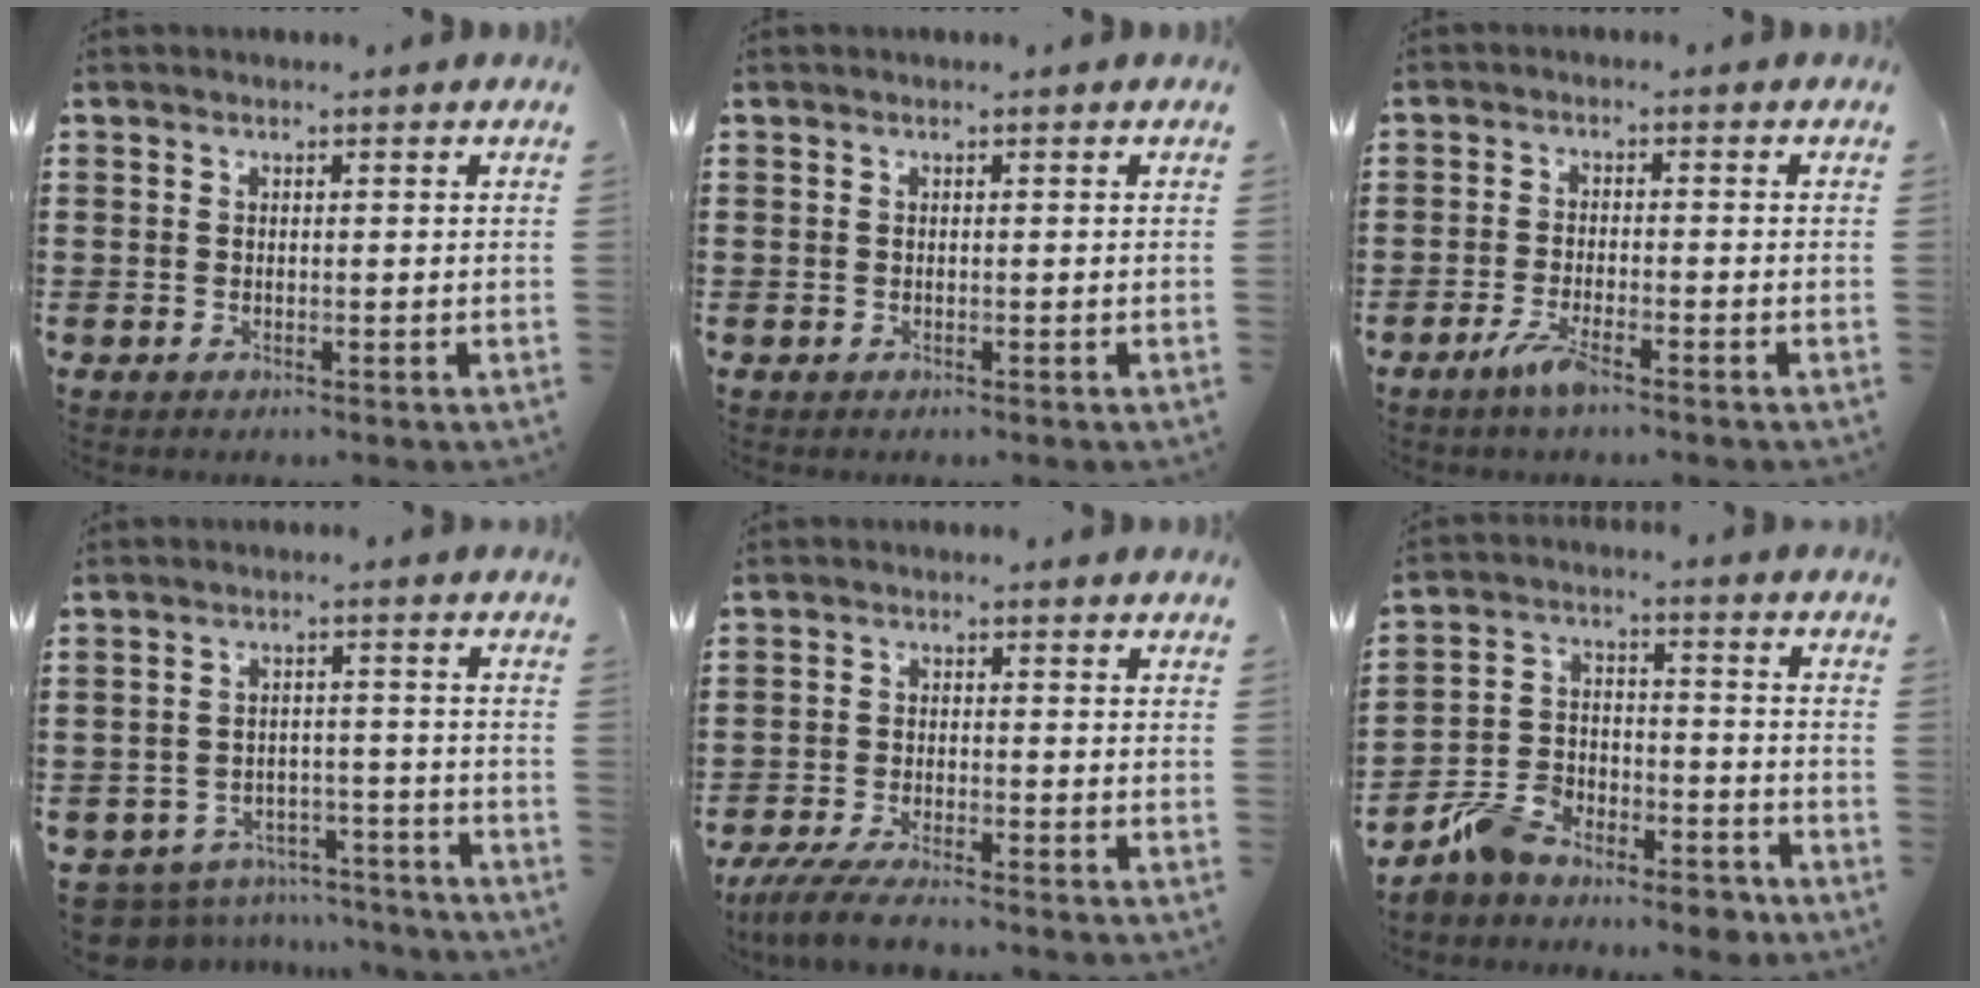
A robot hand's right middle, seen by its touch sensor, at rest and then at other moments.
{"total": 0.0}
{"total": 3.6, "force": [-2.3, 0.4, 2.7], "torque": [-0.063, -0.008, -0.046]}
{"total": 6.3, "force": [-6.1, 1.1, 0.7], "torque": [-0.022, 0.014, -0.126]}
{"total": 4.8, "force": [-4.3, 0.4, 2.1], "torque": [-0.056, -0.014, -0.087]}
{"total": 8.1, "force": [-7.4, 2.6, 2.1], "torque": [-0.046, 0.026, -0.146]}